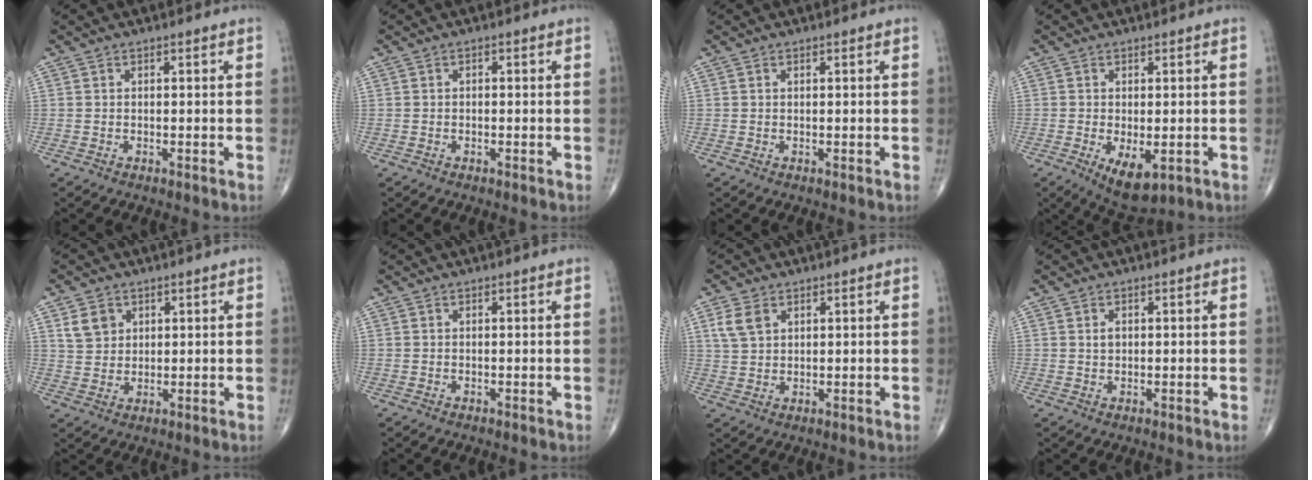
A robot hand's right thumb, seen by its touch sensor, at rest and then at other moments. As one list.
[{"total": 0.6, "force": [0.0, 0.4, 0.4], "torque": [-0.004, 0.002, -0.003]}, {"total": 0.0}, {"total": 6.9, "force": [-2.0, 3.4, 5.6], "torque": [-0.087, -0.014, -0.020]}, {"total": 4.9, "force": [2.3, 3.9, 2.0], "torque": [-0.022, -0.011, 0.047]}, {"total": 0.0}, {"total": 4.6, "force": [2.1, 3.1, 2.8], "torque": [-0.051, 0.001, 0.046]}, {"total": 1.4, "force": [0.4, 1.0, 0.9], "torque": [-0.011, -0.002, 0.008]}]